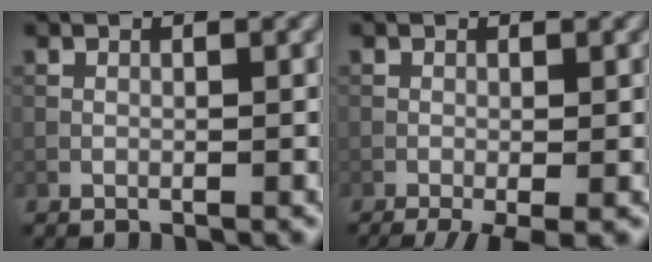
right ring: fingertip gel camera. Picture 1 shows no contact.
{"total": 3.1, "force": [-1.8, 0.5, 2.5], "torque": [-0.042, -0.004, -0.029]}